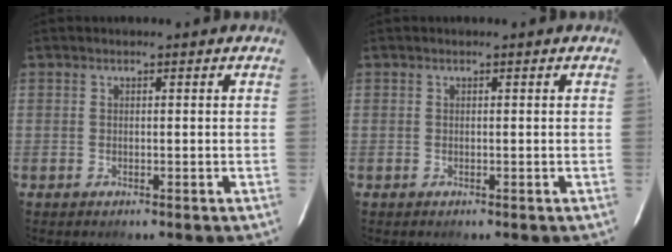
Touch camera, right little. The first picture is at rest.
{"total": 0.0}